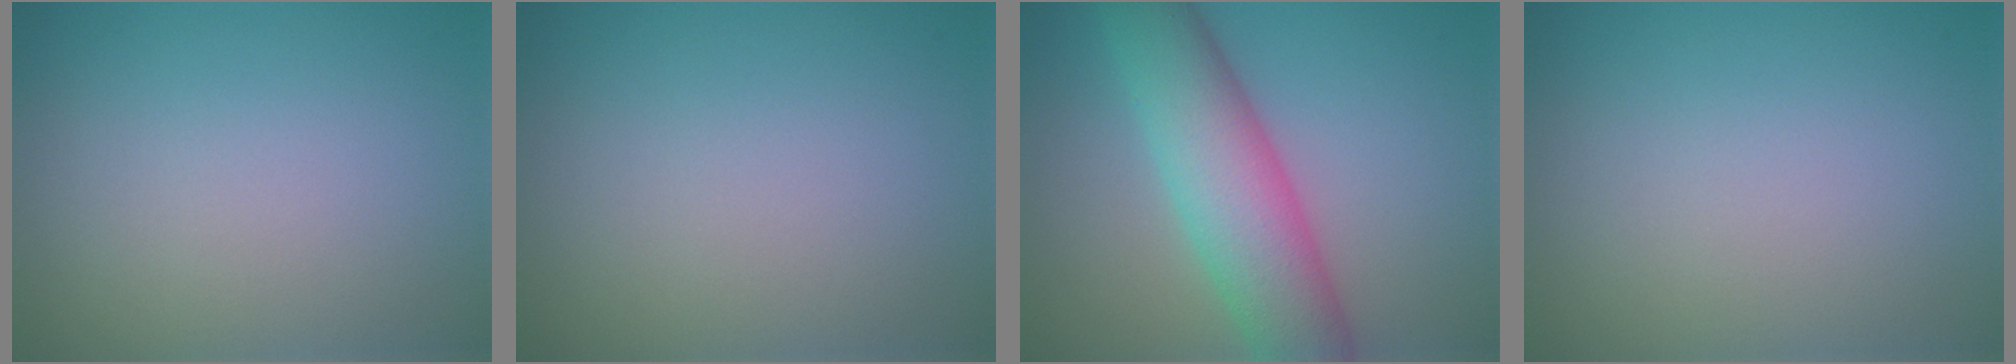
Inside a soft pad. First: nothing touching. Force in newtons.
{"total": 0.0}
{"total": 8.1, "press": 8.1, "slide": 0.2}
{"total": 0.0}